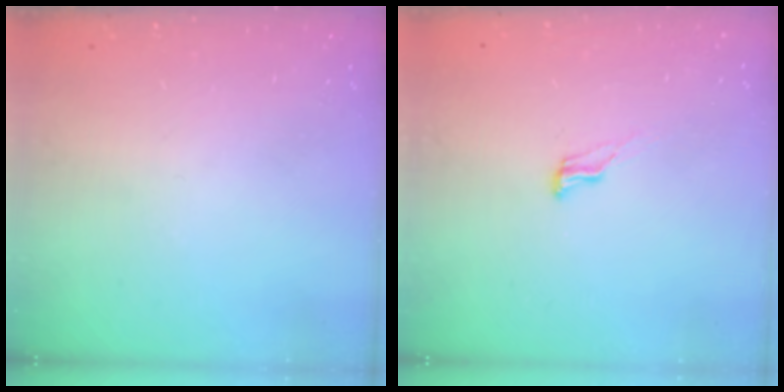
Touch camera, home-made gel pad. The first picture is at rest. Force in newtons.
{"total": 5.5, "press": 5.4, "slide": 0.5}